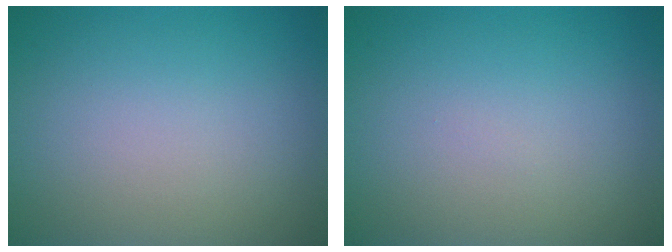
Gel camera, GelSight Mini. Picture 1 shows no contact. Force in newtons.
{"total": 0.0}